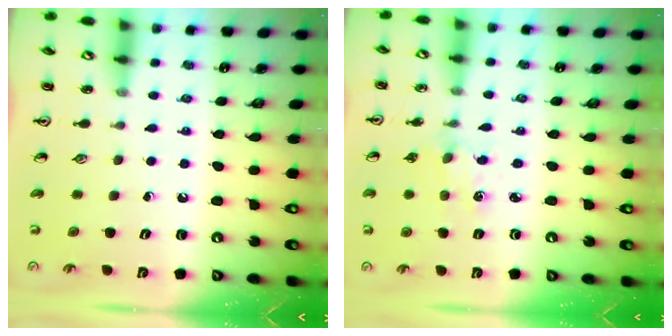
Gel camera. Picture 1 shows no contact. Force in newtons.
{"total": 1.8, "press": 1.8, "slide": 0.3}